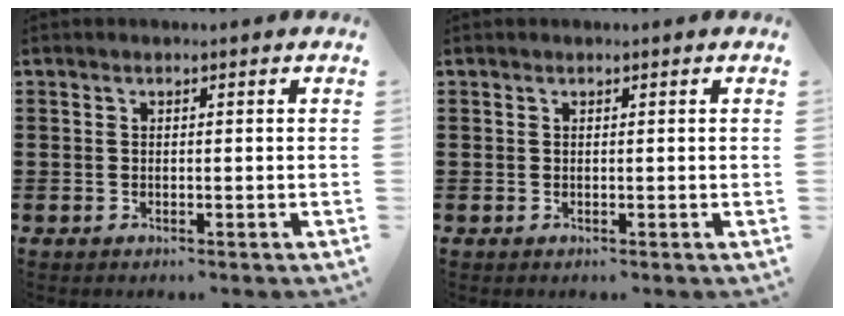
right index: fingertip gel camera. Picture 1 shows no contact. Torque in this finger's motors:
{"motor_torque": [0.42, -0.05, -0.01, 0.00]}